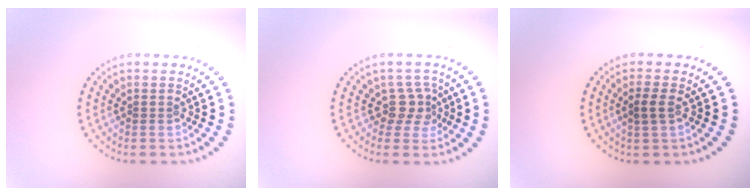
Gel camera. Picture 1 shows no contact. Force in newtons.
{"total": 2.4, "press": 1.7, "slide": 1.6}
{"total": 1.4, "press": 1.3, "slide": 0.5}